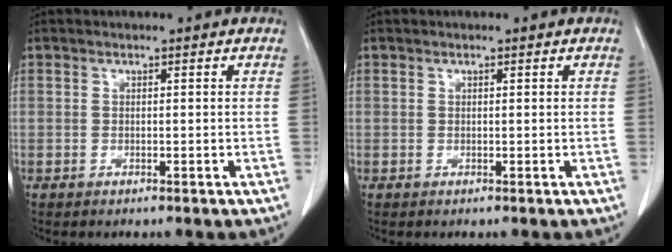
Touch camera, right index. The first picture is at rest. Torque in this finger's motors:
{"motor_torque": [-0.05, 0.01, 0.00, -0.01]}